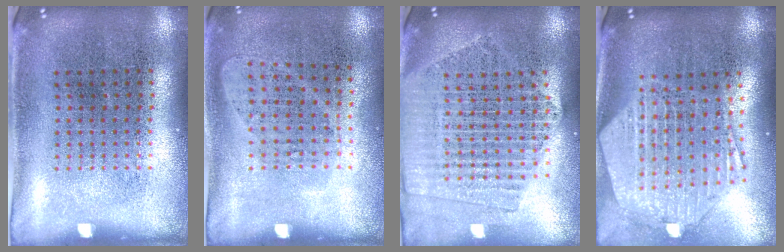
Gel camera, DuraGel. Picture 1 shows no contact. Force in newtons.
{"total": 0.9, "press": 0.8, "slide": 0.4}
{"total": 2.1, "press": 1.9, "slide": 0.9}
{"total": 2.8, "press": 2.2, "slide": 1.7}